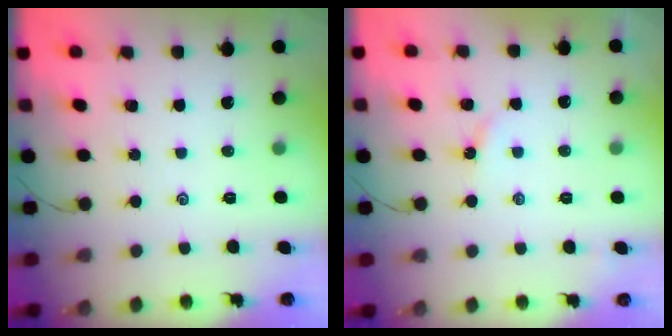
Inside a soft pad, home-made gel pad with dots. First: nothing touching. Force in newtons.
{"total": 2.3, "press": 2.3, "slide": 0.4}